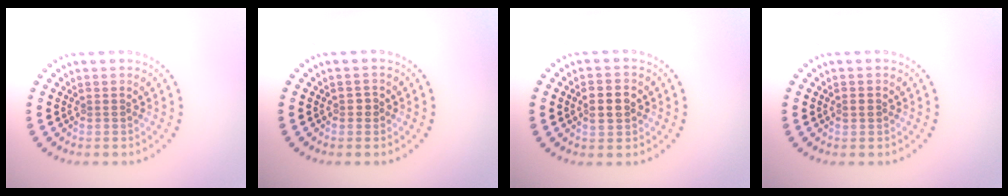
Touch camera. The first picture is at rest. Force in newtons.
{"total": 0.7, "press": 0.7, "slide": 0.1}
{"total": 2.9, "press": 2.9, "slide": 0.1}
{"total": 1.0, "press": 1.0, "slide": 0.1}